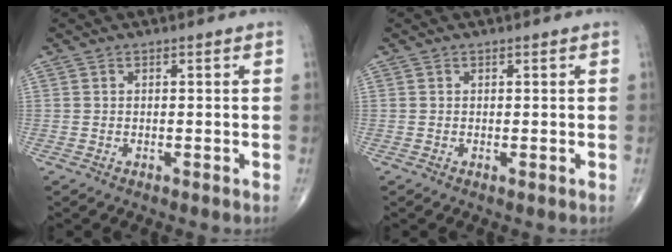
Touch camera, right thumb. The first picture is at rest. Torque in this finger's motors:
{"motor_torque": [-0.02, 0.05, -0.05, -0.33, 0.06]}